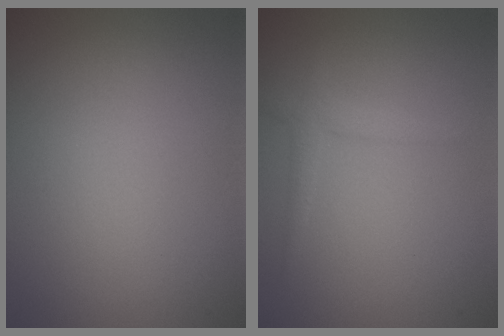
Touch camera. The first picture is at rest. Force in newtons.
{"total": 1.6, "press": 1.6, "slide": 0.1}